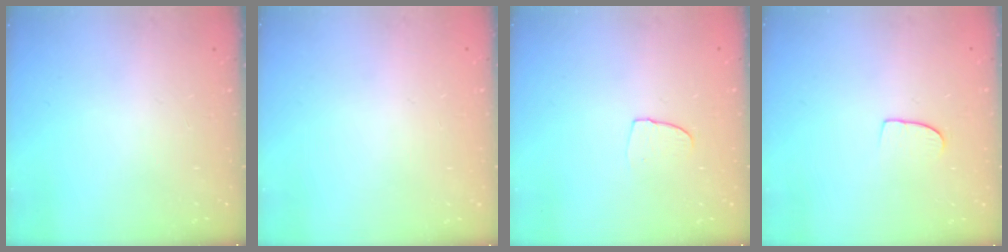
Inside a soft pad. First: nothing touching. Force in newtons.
{"total": 0.0}
{"total": 5.0, "press": 4.9, "slide": 0.5}
{"total": 6.1, "press": 6.1, "slide": 0.4}